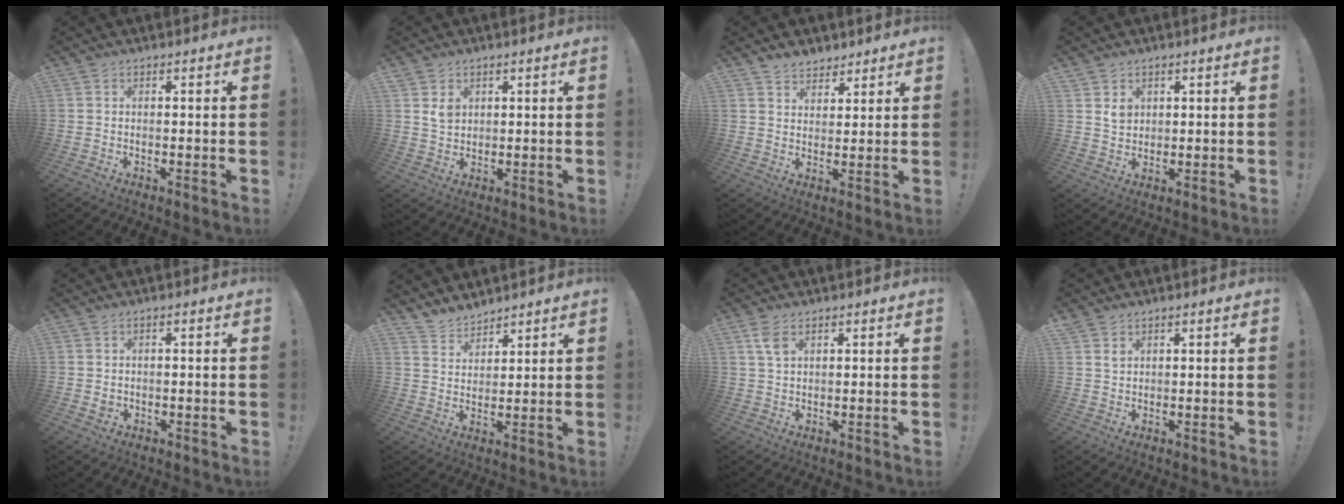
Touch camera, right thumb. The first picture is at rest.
{"total": 4.6, "force": [2.4, 3.5, 1.7], "torque": [-0.011, -0.016, 0.043]}
{"total": 5.5, "force": [4.5, 3.1, 0.5], "torque": [0.000, -0.031, 0.084]}
{"total": 4.0, "force": [2.3, 3.0, 1.4], "torque": [-0.004, -0.017, 0.039]}
{"total": 1.2, "force": [0.2, 1.2, 0.3], "torque": [0.002, 0.001, 0.001]}
{"total": 5.7, "force": [5.2, 2.3, 0.1], "torque": [-0.013, -0.041, 0.102]}
{"total": 4.3, "force": [2.2, 2.1, 3.1], "torque": [-0.055, -0.004, 0.040]}
{"total": 2.0, "force": [1.5, 1.2, 0.5], "torque": [0.003, -0.013, 0.026]}